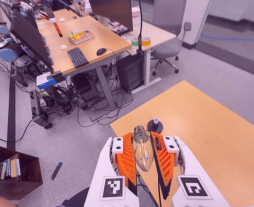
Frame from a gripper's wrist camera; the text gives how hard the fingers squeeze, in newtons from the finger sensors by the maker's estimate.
{"total": 23.5, "left": 24.6, "right": 22.4}